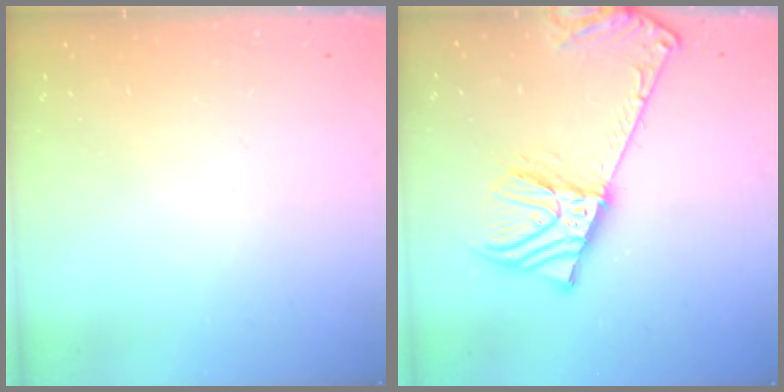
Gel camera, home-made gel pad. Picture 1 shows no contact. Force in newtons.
{"total": 12.7, "press": 12.5, "slide": 2.6}